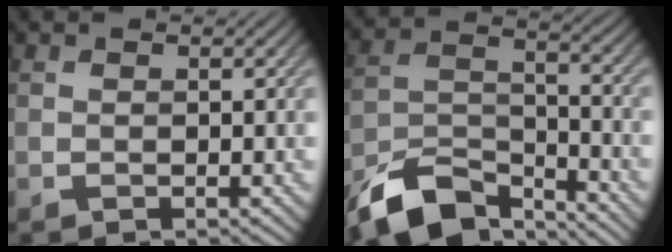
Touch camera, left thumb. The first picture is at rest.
{"total": 11.1, "force": [-8.9, 4.0, 5.3], "torque": [-0.101, -0.006, -0.174]}